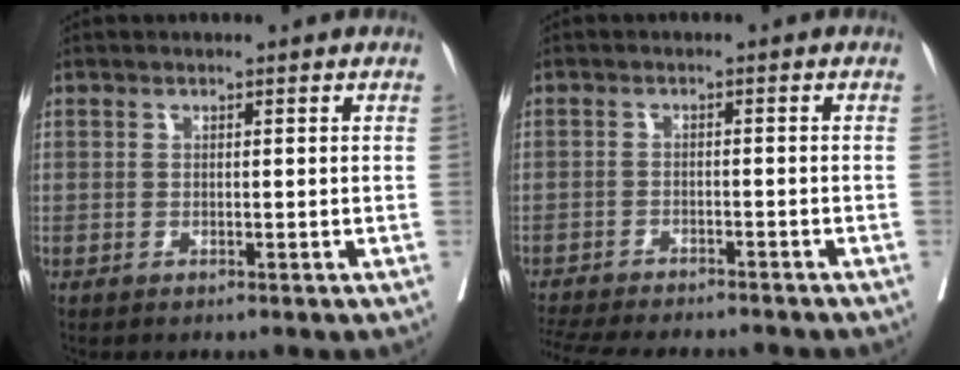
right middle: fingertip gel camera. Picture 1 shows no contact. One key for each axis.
{"total": 15.6, "fx": -14.0, "fy": 2.9, "fz": 6.3, "tx": -0.142, "ty": -0.022, "tz": -0.194}